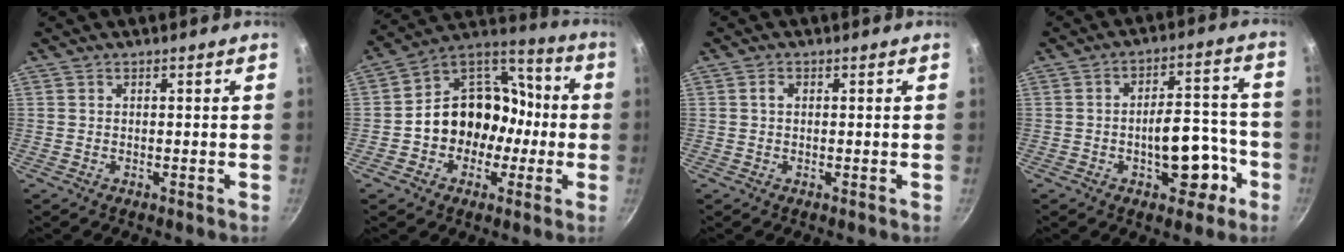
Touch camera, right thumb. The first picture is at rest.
{"total": 16.1, "force": [-2.9, 13.6, 8.2], "torque": [-0.078, 0.061, -0.055]}
{"total": 1.3, "force": [0.2, 1.0, 0.9], "torque": [-0.013, 0.006, 0.003]}
{"total": 11.6, "force": [-4.3, 6.2, 8.9], "torque": [-0.083, 0.050, -0.050]}